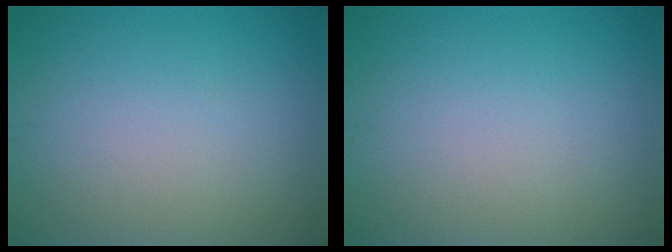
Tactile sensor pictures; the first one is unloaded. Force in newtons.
{"total": 0.0}